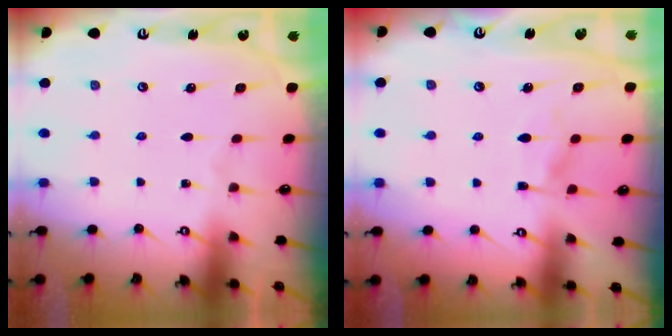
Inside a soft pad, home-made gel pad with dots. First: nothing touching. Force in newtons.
{"total": 7.1, "press": 7.1, "slide": 0.7}